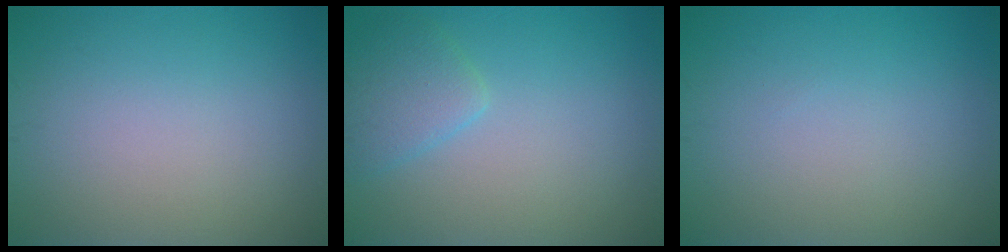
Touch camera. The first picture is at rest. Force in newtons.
{"total": 2.5, "press": 2.5, "slide": 0.2}
{"total": 0.0}